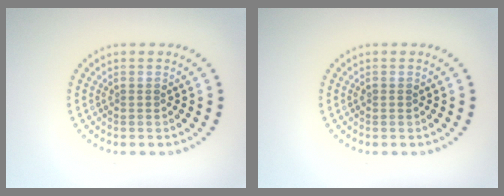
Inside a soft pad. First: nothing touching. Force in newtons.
{"total": 0.6, "press": 0.6, "slide": 0.1}